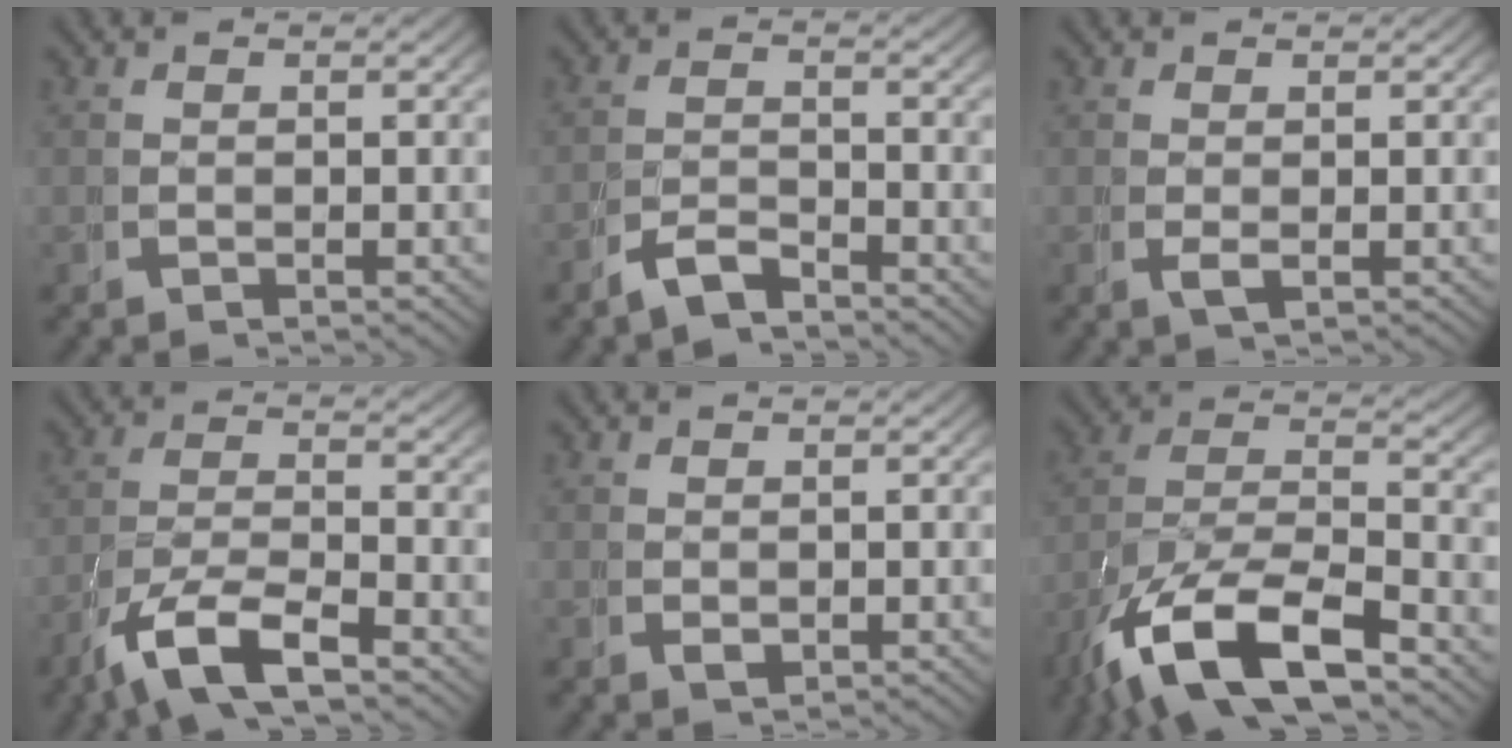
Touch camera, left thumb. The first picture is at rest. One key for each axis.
{"total": 2.6, "fx": -2.3, "fy": 0.8, "fz": 1.0, "tx": -0.016, "ty": -0.003, "tz": -0.047}
{"total": 1.1, "fx": 0.1, "fy": 0.5, "fz": 1.0, "tx": -0.030, "ty": -0.006, "tz": 0.008}
{"total": 6.8, "fx": -2.6, "fy": 3.4, "fz": 5.2, "tx": -0.112, "ty": -0.020, "tz": -0.040}
{"total": 1.1, "fx": 0.2, "fy": 0.9, "fz": 0.7, "tx": -0.019, "ty": -0.012, "tz": 0.015}
{"total": 12.0, "fx": -3.3, "fy": 7.0, "fz": 9.2, "tx": -0.205, "ty": -0.048, "tz": -0.029}